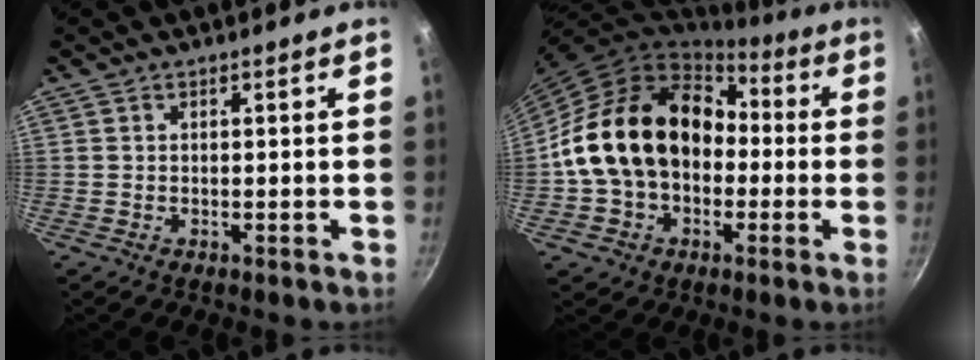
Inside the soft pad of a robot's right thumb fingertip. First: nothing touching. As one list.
[{"total": 20.1, "force": [-0.6, 15.3, 13.0], "torque": [-0.200, 0.060, -0.009]}]